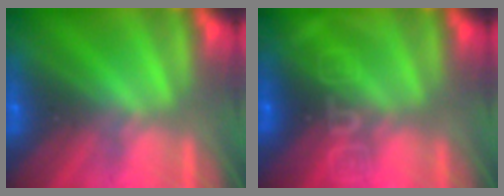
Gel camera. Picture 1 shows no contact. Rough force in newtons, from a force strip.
{"total": 7.6}